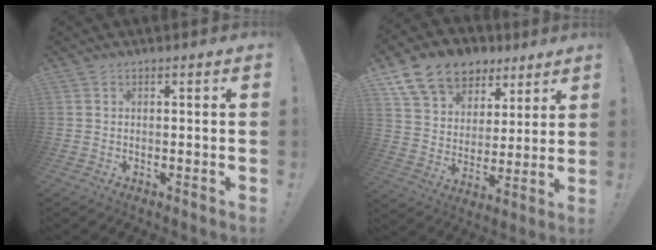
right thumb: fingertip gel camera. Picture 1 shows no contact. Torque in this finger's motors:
{"motor_torque": [0.69, 0.70, 0.26, 0.22, 0.17]}